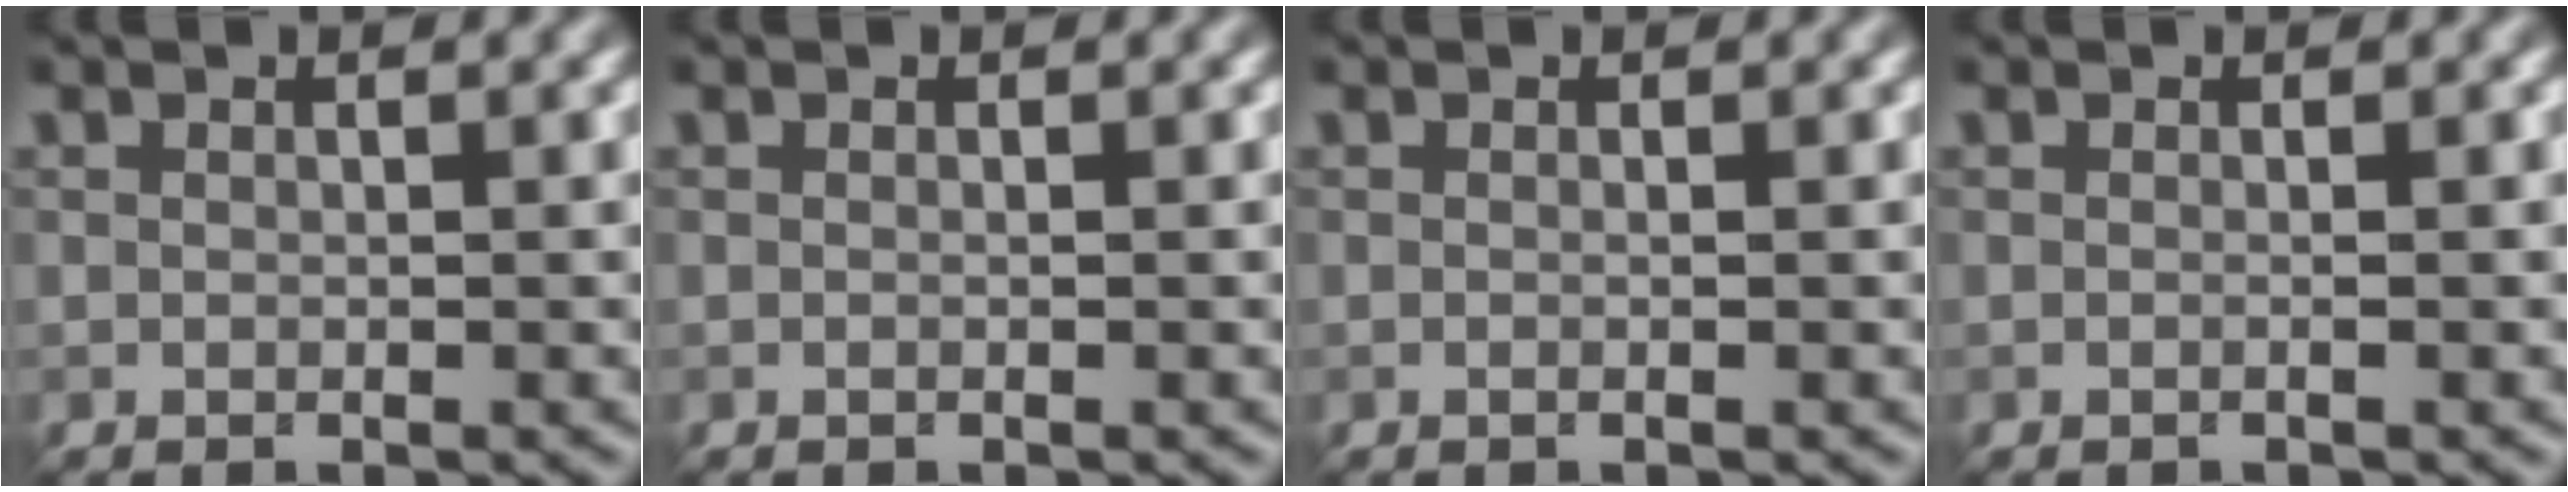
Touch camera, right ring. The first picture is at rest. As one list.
[{"total": 0.0}, {"total": 0.5, "force": [0.1, 0.2, 0.5], "torque": [0.000, -0.010, -0.007]}, {"total": 0.9, "force": [0.2, 0.4, 0.8], "torque": [0.001, -0.015, -0.013]}]